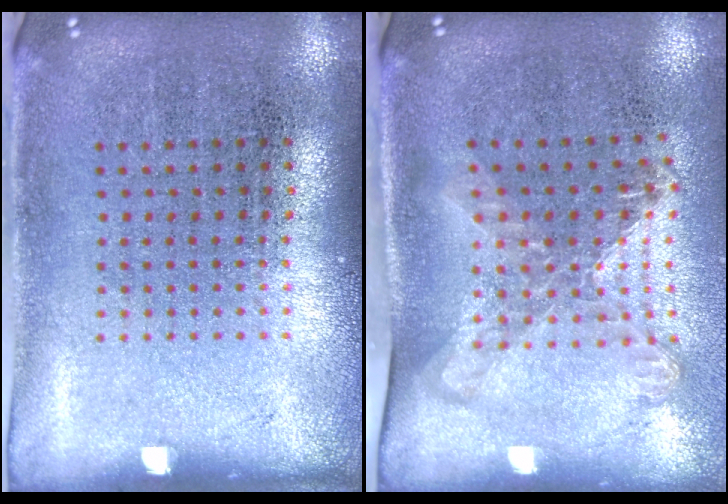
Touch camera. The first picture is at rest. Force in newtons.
{"total": 1.7, "press": 1.3, "slide": 1.0}